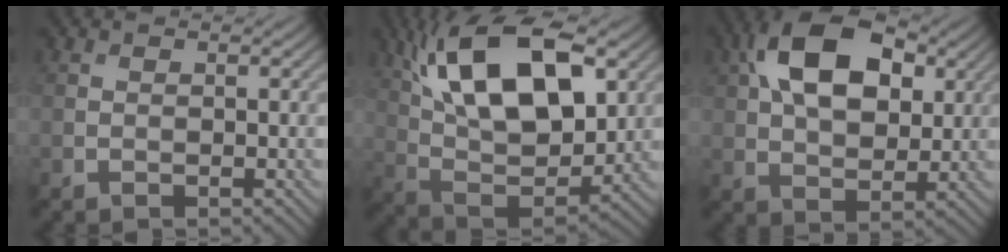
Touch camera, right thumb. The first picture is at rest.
{"total": 17.1, "force": [7.0, 7.9, 13.4], "torque": [-0.266, 0.018, 0.119]}
{"total": 13.4, "force": [4.4, 7.9, 9.9], "torque": [-0.192, 0.023, 0.072]}